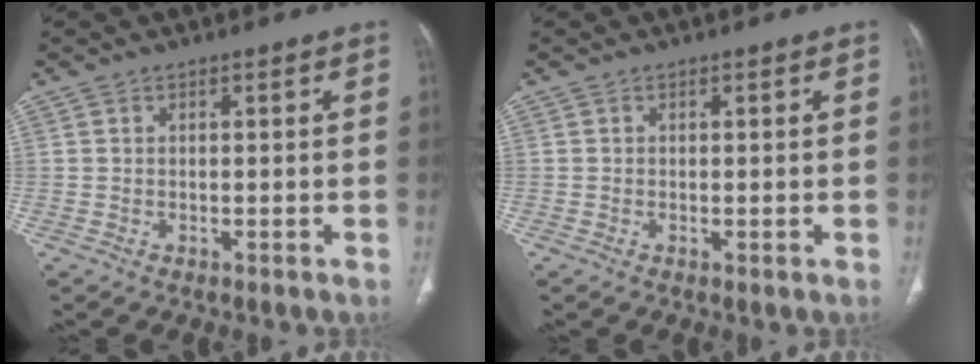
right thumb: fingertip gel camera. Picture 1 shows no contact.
{"total": 0.5, "force": [-0.1, 0.2, 0.4], "torque": [-0.008, -0.003, -0.003]}